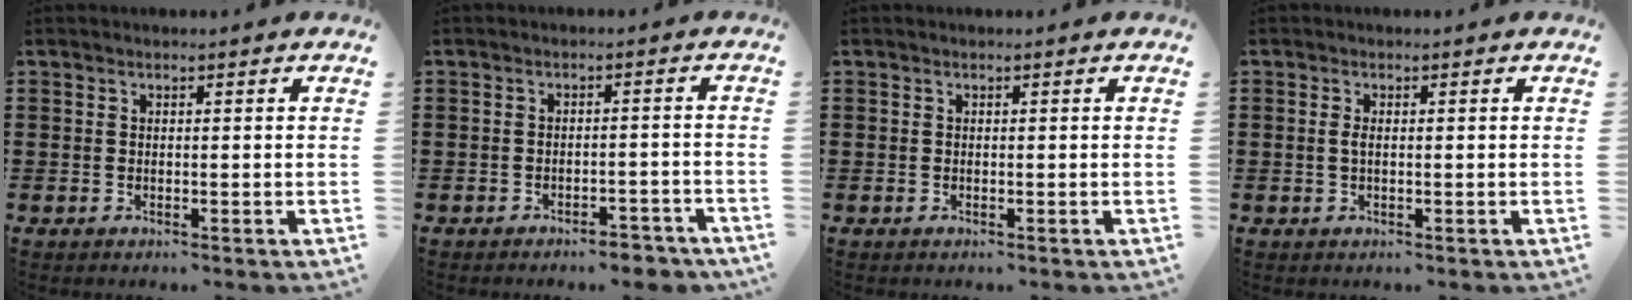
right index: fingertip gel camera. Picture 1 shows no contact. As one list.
[{"total": 3.0, "force": [-2.9, 0.3, 0.8], "torque": [-0.017, 0.002, -0.058]}, {"total": 0.0}, {"total": 1.3, "force": [0.0, 0.4, 1.2], "torque": [-0.024, 0.002, -0.001]}]